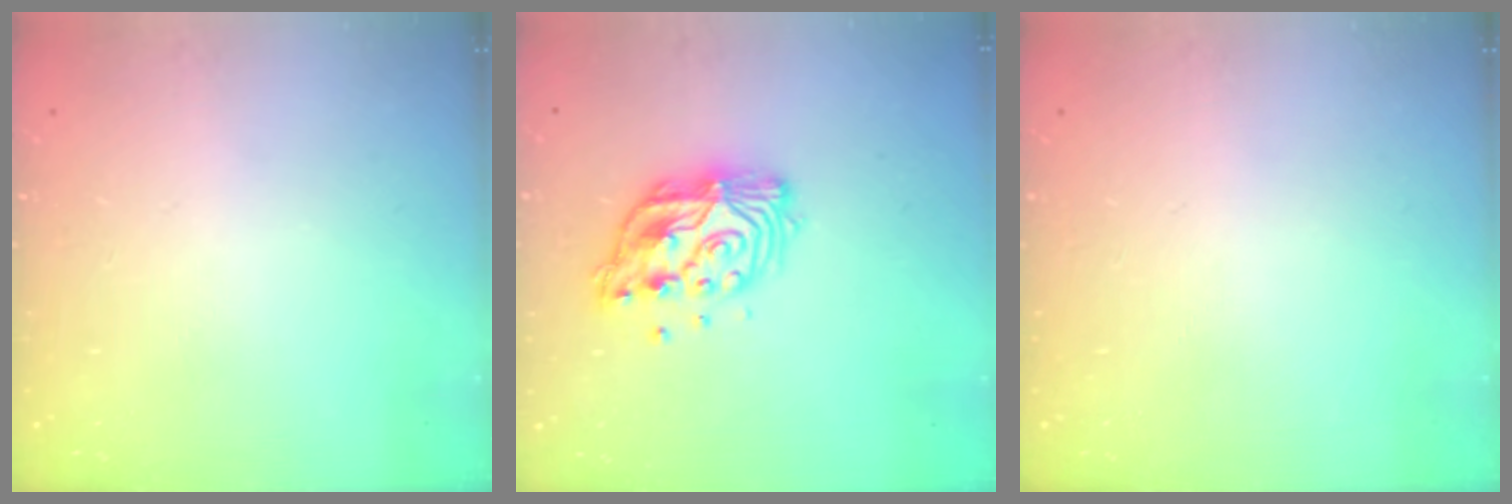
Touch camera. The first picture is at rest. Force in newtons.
{"total": 12.7, "press": 12.6, "slide": 1.0}
{"total": 0.0}